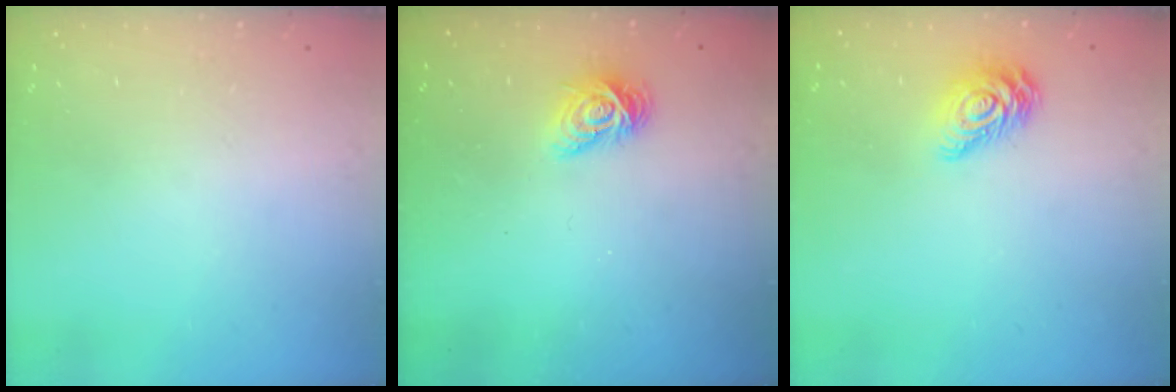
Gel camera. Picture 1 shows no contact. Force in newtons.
{"total": 8.3, "press": 8.3, "slide": 0.3}
{"total": 9.9, "press": 9.9, "slide": 0.4}